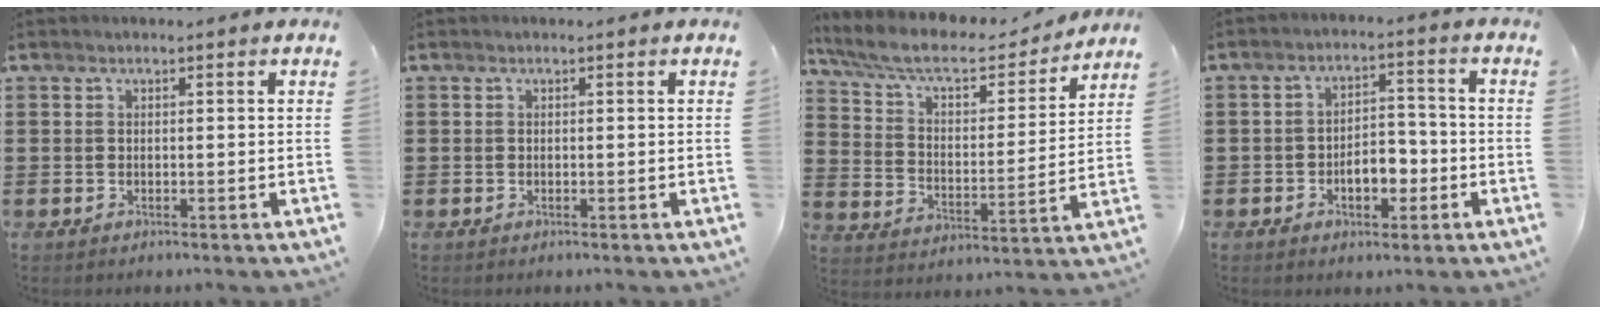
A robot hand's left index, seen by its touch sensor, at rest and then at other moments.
{"total": 0.0}
{"total": 9.0, "force": [7.2, 2.5, 4.8], "torque": [-0.120, -0.035, 0.123]}
{"total": 5.6, "force": [-2.0, 3.0, 4.3], "torque": [-0.069, 0.007, -0.039]}